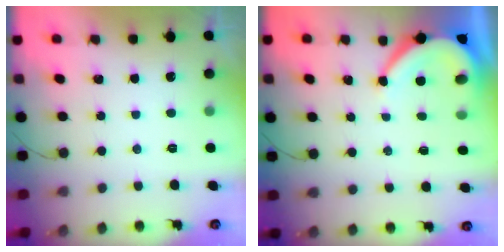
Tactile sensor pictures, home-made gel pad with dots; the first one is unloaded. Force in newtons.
{"total": 7.4, "press": 7.3, "slide": 1.0}